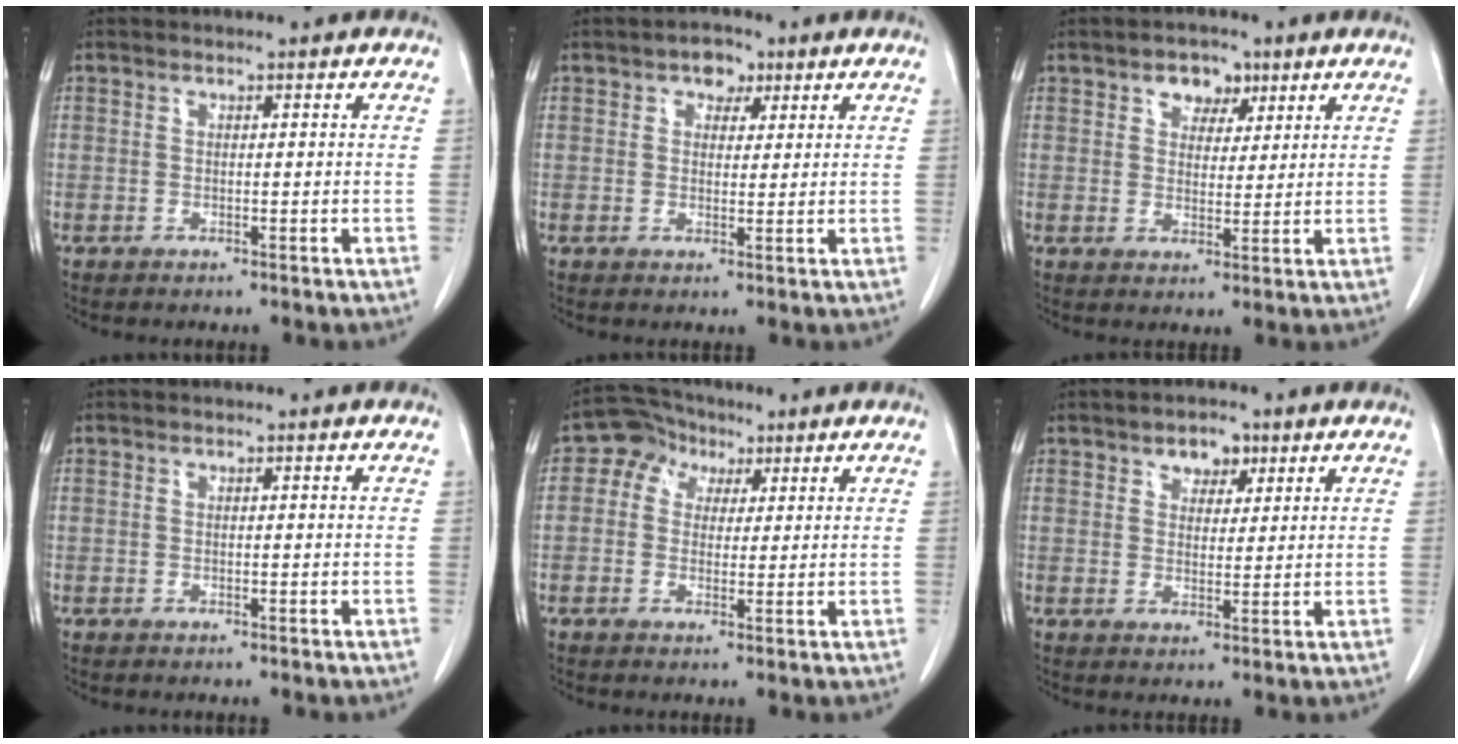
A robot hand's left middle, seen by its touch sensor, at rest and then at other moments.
{"total": 3.3, "force": [1.8, 2.2, 1.7], "torque": [-0.024, 0.009, 0.027]}
{"total": 4.5, "force": [2.6, 3.1, 2.1], "torque": [-0.027, 0.008, 0.042]}
{"total": 0.0}
{"total": 5.4, "force": [2.1, 4.4, 2.2], "torque": [-0.042, 0.028, 0.034]}
{"total": 3.8, "force": [2.3, 2.3, 2.0], "torque": [-0.027, 0.005, 0.037]}